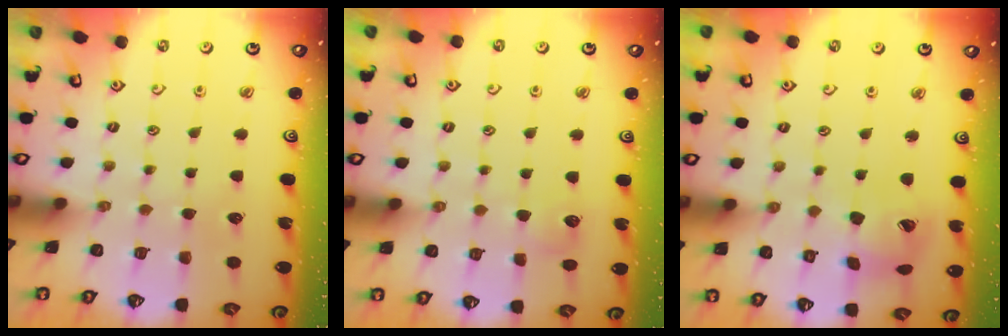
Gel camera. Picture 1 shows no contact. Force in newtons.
{"total": 5.6, "press": 5.6, "slide": 0.6}
{"total": 13.0, "press": 12.9, "slide": 1.7}